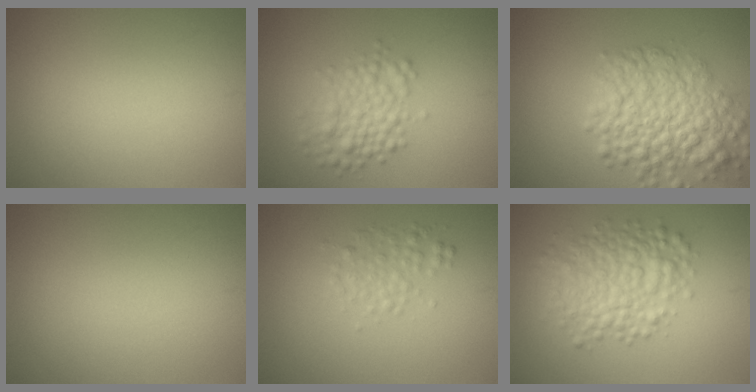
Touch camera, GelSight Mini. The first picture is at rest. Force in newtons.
{"total": 3.8, "press": 3.8, "slide": 0.1}
{"total": 7.0, "press": 7.0, "slide": 0.3}
{"total": 0.0}
{"total": 2.0, "press": 2.0, "slide": 0.1}
{"total": 5.9, "press": 5.9, "slide": 0.2}